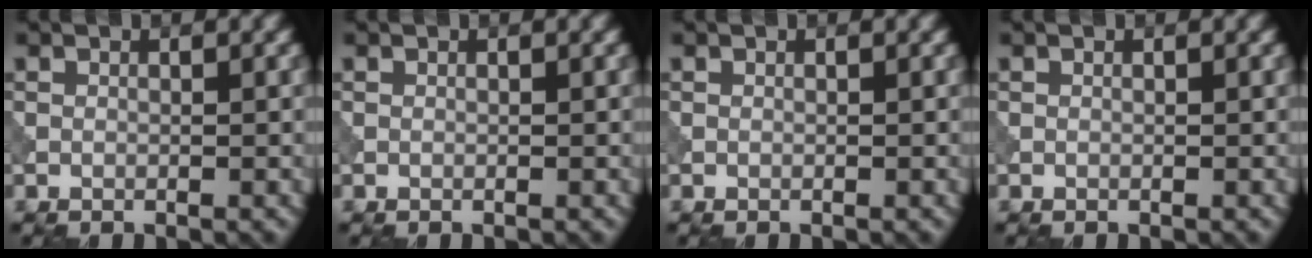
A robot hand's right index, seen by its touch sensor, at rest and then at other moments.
{"total": 0.0}
{"total": 0.0}
{"total": 0.0}